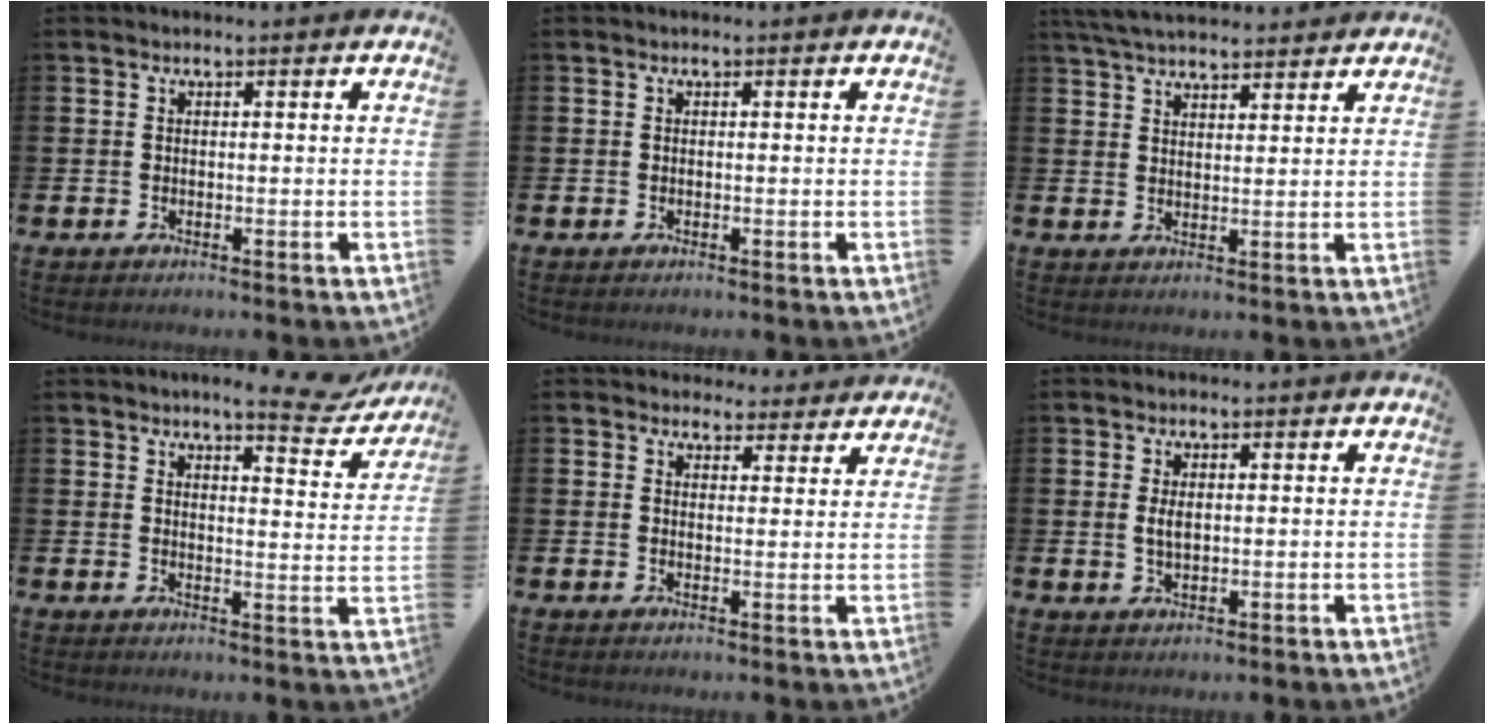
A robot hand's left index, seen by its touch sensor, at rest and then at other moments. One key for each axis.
{"total": 0.0}
{"total": 4.8, "fx": 4.7, "fy": 0.7, "fz": 1.0, "tx": -0.037, "ty": -0.015, "tz": 0.088}
{"total": 6.1, "fx": 5.3, "fy": 1.0, "fz": 2.9, "tx": -0.042, "ty": -0.028, "tz": 0.086}
{"total": 3.6, "fx": 3.3, "fy": 1.5, "fz": -0.1, "tx": 0.003, "ty": -0.016, "tz": 0.057}
{"total": 2.2, "fx": 0.6, "fy": 1.1, "fz": 1.8, "tx": -0.025, "ty": 0.000, "tz": 0.007}